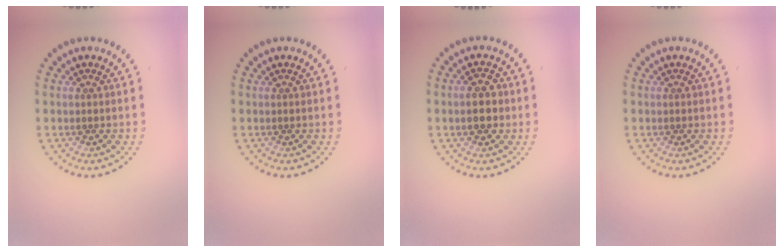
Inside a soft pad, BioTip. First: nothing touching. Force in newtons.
{"total": 0.0}
{"total": 2.8, "press": 2.8, "slide": 0.3}
{"total": 0.0}